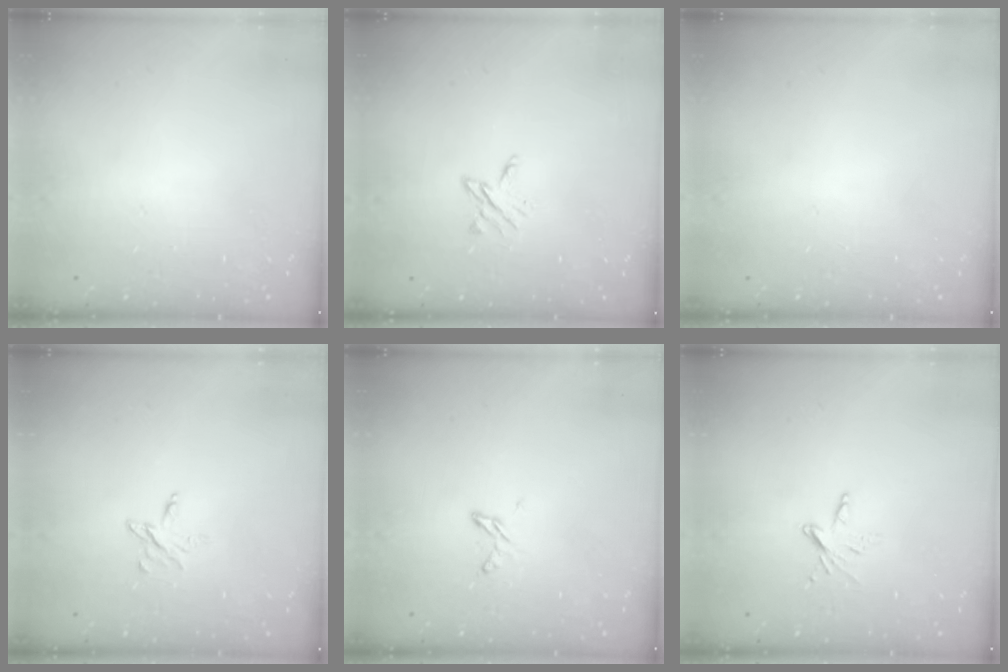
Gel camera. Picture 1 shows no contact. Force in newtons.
{"total": 3.8, "press": 3.7, "slide": 0.4}
{"total": 0.0}
{"total": 3.9, "press": 3.9, "slide": 0.3}
{"total": 4.2, "press": 4.1, "slide": 0.4}
{"total": 5.4, "press": 5.4, "slide": 0.2}